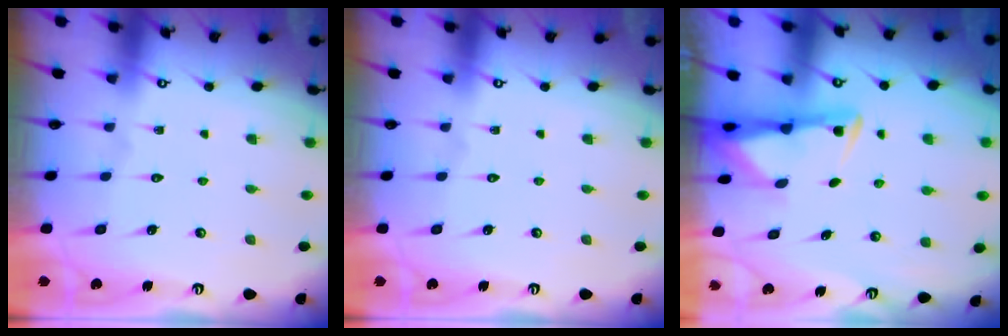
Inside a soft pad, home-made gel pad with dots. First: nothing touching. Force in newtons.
{"total": 0.0}
{"total": 2.8, "press": 2.8, "slide": 0.6}